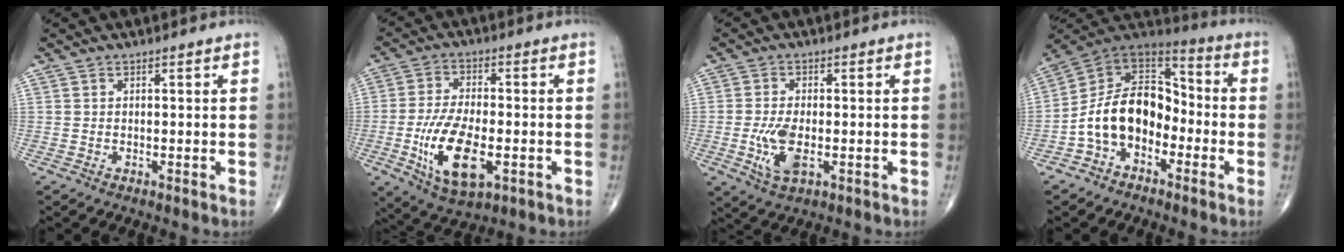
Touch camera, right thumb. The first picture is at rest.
{"total": 13.7, "force": [-3.7, 6.3, 11.6], "torque": [-0.220, -0.001, -0.059]}
{"total": 6.9, "force": [-1.6, 3.3, 5.9], "torque": [-0.124, -0.003, -0.025]}
{"total": 14.7, "force": [-4.3, 10.0, 9.8], "torque": [-0.145, 0.069, -0.090]}